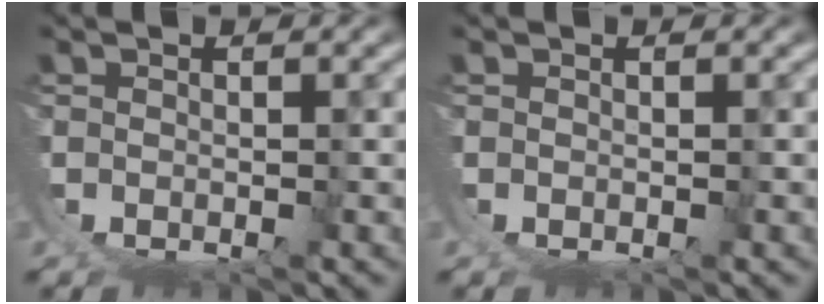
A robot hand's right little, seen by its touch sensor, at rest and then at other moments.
{"total": 0.0}